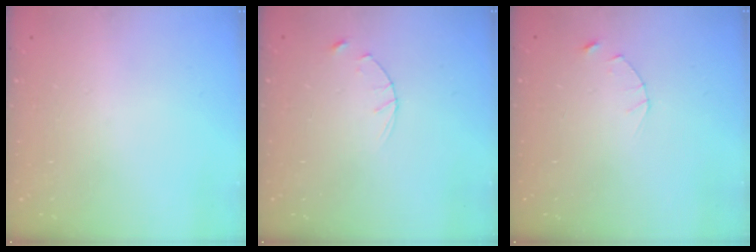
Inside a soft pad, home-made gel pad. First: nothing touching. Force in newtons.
{"total": 2.8, "press": 2.8, "slide": 0.4}
{"total": 2.5, "press": 2.4, "slide": 0.3}